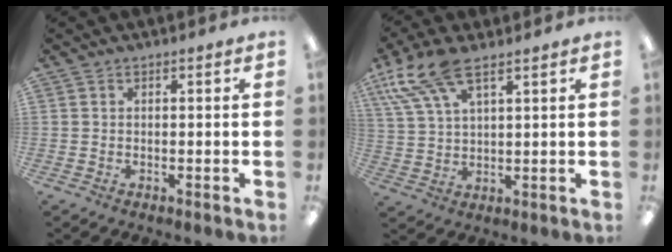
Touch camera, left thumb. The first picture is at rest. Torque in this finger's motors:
{"motor_torque": [0.17, 0.25, -0.19, 0.08, 0.10]}